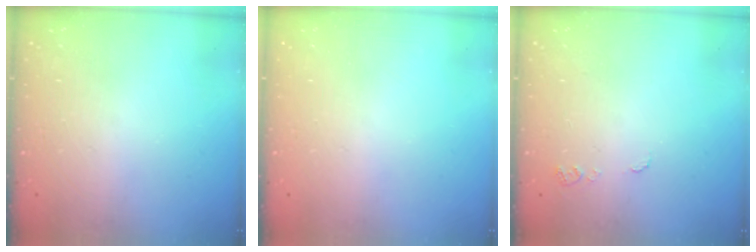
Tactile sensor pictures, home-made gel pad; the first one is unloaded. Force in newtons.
{"total": 0.0}
{"total": 5.3, "press": 5.2, "slide": 0.5}